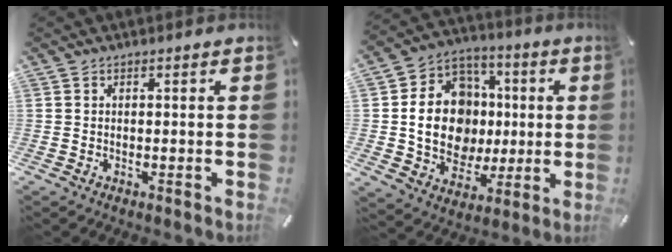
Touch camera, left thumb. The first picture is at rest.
{"total": 16.8, "force": [0.0, 14.4, 8.7], "torque": [-0.160, 0.011, 0.011]}